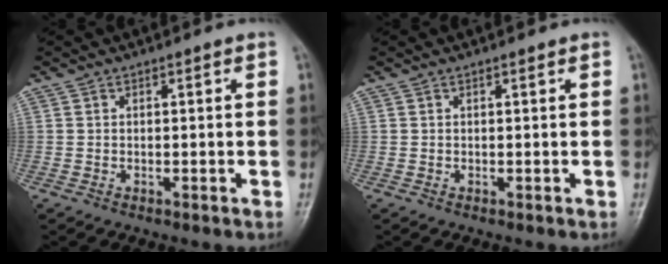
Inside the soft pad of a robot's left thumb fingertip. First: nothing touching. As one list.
[{"total": 0.0}]